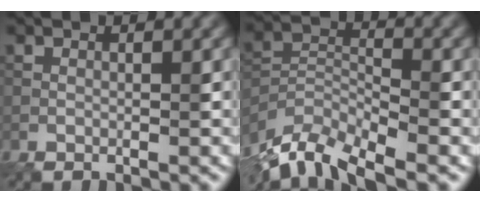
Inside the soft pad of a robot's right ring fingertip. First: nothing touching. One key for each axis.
{"total": 7.3, "fx": -6.4, "fy": 1.9, "fz": 2.8, "tx": -0.053, "ty": -0.009, "tz": -0.128}